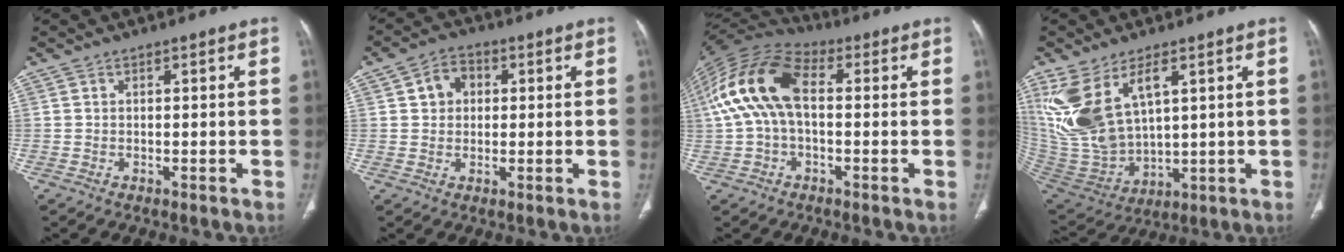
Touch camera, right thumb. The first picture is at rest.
{"total": 5.4, "force": [1.2, 4.4, 2.8], "torque": [-0.028, 0.007, 0.016]}
{"total": 15.5, "force": [1.3, 8.9, 12.6], "torque": [-0.256, 0.040, 0.014]}
{"total": 16.7, "force": [6.6, 8.8, 12.6], "torque": [-0.257, -0.029, 0.155]}